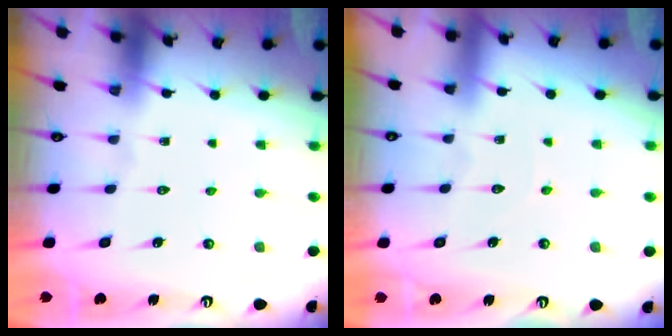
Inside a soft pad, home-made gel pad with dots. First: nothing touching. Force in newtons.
{"total": 2.9, "press": 2.9, "slide": 0.2}